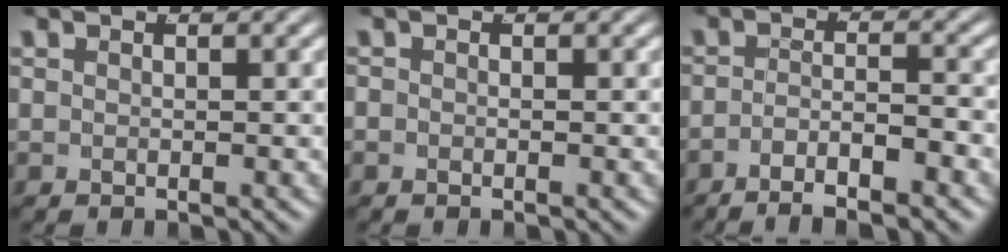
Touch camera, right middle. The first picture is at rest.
{"total": 0.8, "force": [-0.5, 0.6, 0.2], "torque": [-0.007, -0.004, -0.008]}
{"total": 4.7, "force": [-4.1, 0.9, 2.2], "torque": [-0.032, -0.013, -0.064]}